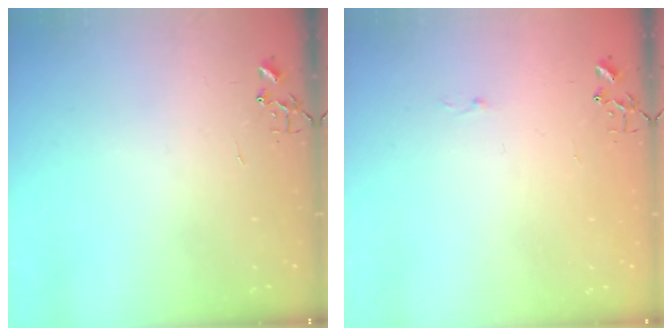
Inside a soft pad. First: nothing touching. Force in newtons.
{"total": 2.6, "press": 2.6, "slide": 0.4}